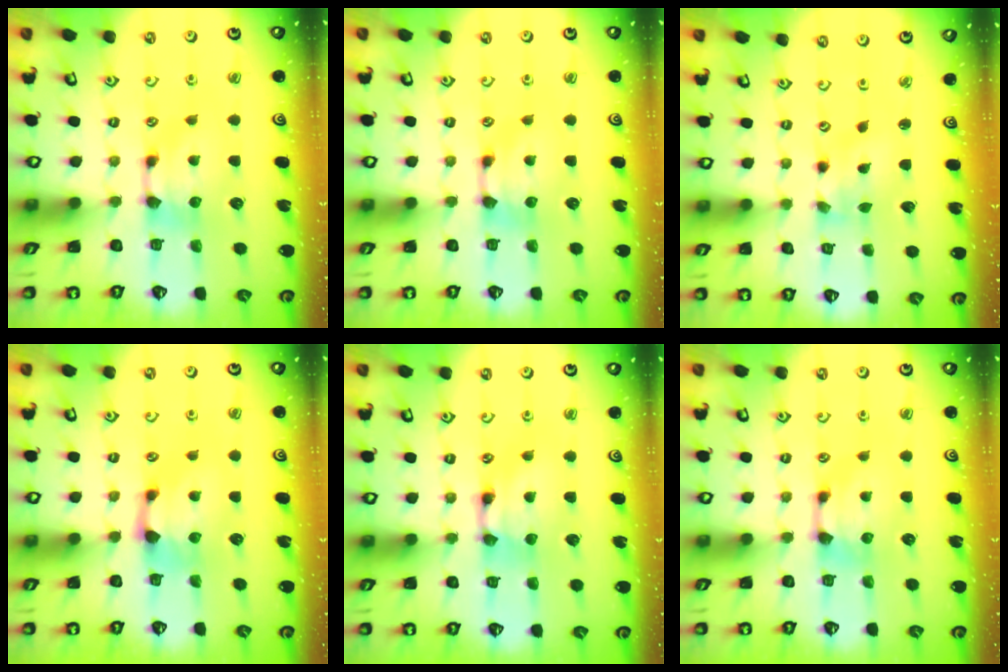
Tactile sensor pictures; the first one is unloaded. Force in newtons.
{"total": 0.0}
{"total": 1.1, "press": 0.3, "slide": 1.1}
{"total": 1.1, "press": 0.4, "slide": 1.0}
{"total": 2.2, "press": 2.2, "slide": 0.1}
{"total": 1.2, "press": 0.9, "slide": 0.9}